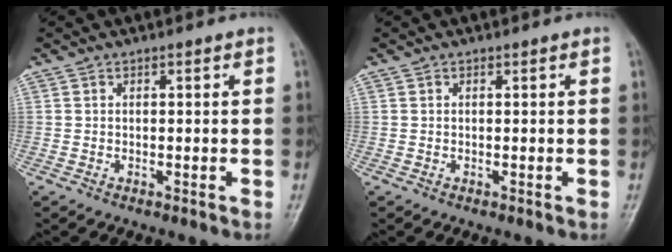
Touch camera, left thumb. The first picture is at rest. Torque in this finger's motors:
{"motor_torque": [0.00, 0.00, 0.09, 0.09, 0.00]}